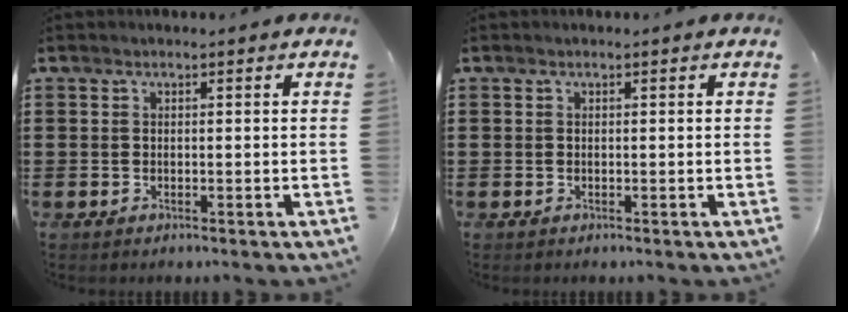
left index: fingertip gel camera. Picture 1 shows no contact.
{"total": 0.0}